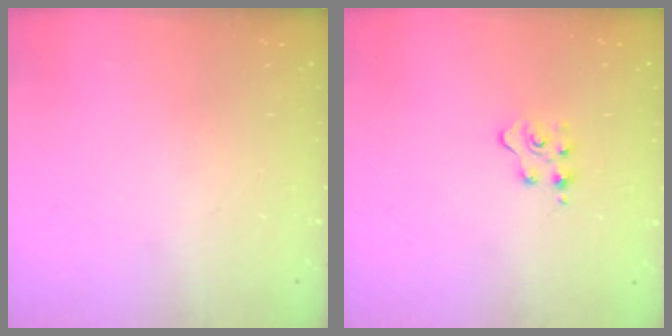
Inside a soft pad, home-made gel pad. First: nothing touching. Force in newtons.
{"total": 3.0, "press": 3.0, "slide": 0.3}